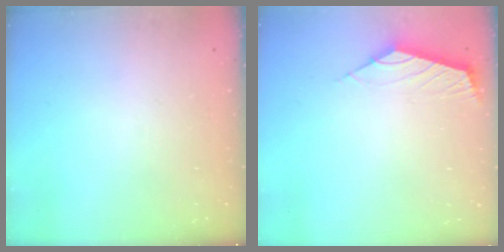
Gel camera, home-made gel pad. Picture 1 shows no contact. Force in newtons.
{"total": 2.3, "press": 2.3, "slide": 0.6}